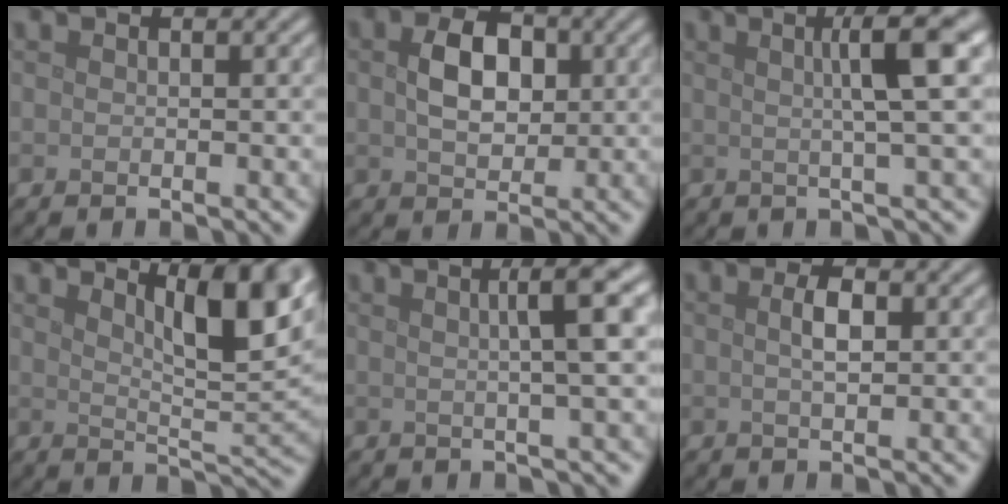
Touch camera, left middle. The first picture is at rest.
{"total": 4.4, "force": [0.7, 3.0, 3.2], "torque": [-0.064, 0.002, 0.009]}
{"total": 6.1, "force": [1.5, 0.8, 5.8], "torque": [-0.080, 0.021, 0.021]}
{"total": 8.1, "force": [4.1, 2.1, 6.6], "torque": [-0.084, 0.003, 0.069]}
{"total": 5.3, "force": [1.2, 0.9, 5.0], "torque": [-0.062, 0.020, 0.018]}
{"total": 2.1, "force": [0.4, 0.8, 1.9], "torque": [-0.039, 0.003, 0.006]}